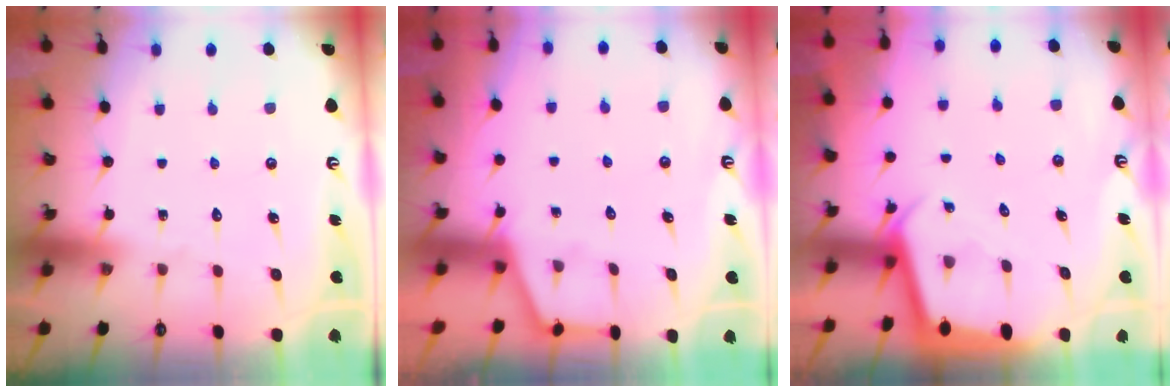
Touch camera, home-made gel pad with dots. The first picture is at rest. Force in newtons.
{"total": 2.1, "press": 2.1, "slide": 0.3}
{"total": 2.3, "press": 2.3, "slide": 0.1}